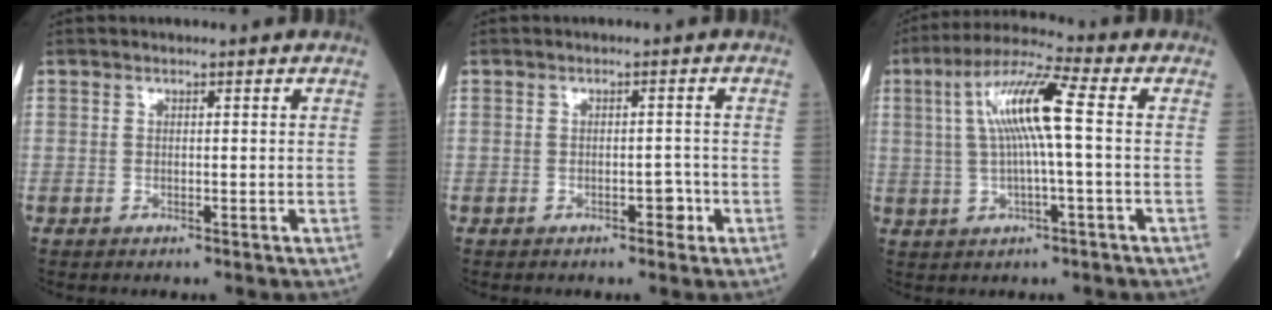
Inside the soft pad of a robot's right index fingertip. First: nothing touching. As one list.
[{"total": 2.0, "force": [-0.9, 1.0, 1.5], "torque": [-0.018, 0.003, -0.011]}, {"total": 10.5, "force": [1.3, 0.5, 10.4], "torque": [-0.202, 0.023, 0.023]}]